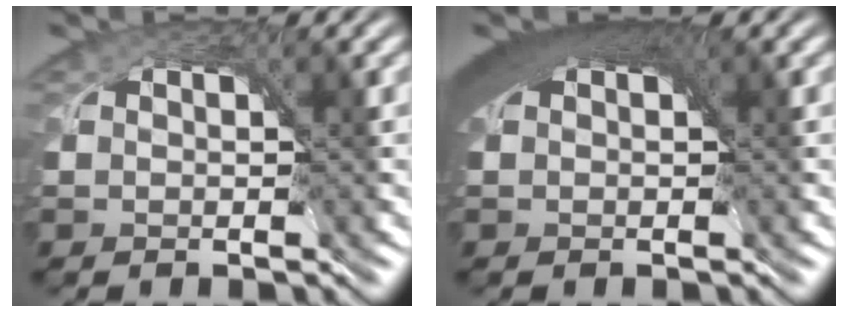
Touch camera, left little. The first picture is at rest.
{"total": 7.5, "force": [3.3, 3.7, 5.7], "torque": [-0.093, 0.019, 0.036]}